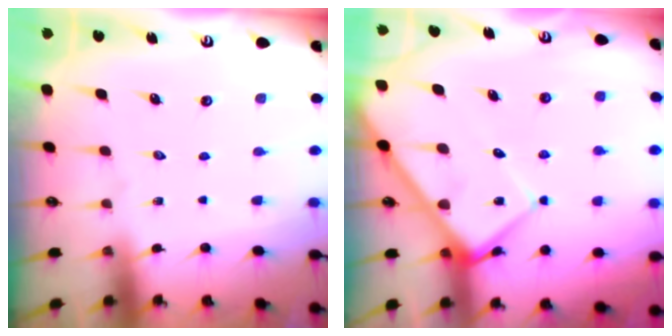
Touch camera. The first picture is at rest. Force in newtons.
{"total": 9.4, "press": 9.3, "slide": 0.7}